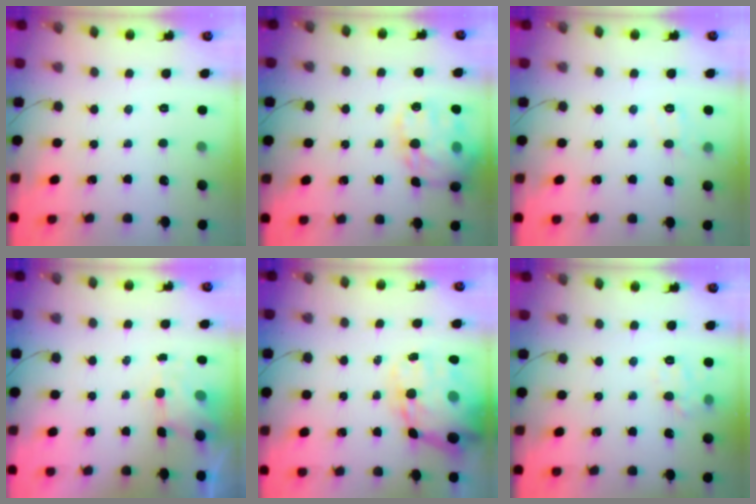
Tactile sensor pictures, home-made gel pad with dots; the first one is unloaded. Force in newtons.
{"total": 18.0, "press": 17.9, "slide": 1.7}
{"total": 6.8, "press": 6.6, "slide": 1.6}
{"total": 4.1, "press": 3.9, "slide": 1.1}
{"total": 20.3, "press": 19.8, "slide": 4.6}
{"total": 8.6, "press": 8.6, "slide": 1.0}